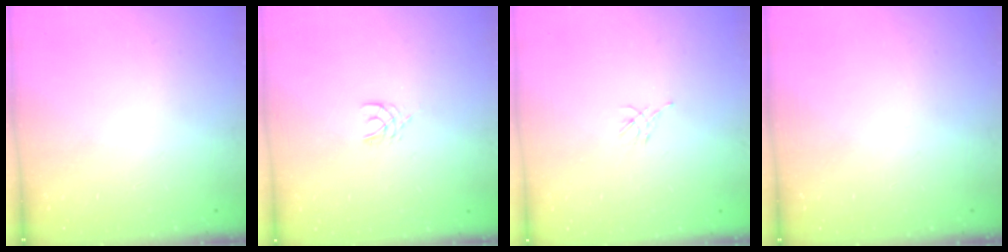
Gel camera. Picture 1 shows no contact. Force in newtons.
{"total": 2.5, "press": 2.5, "slide": 0.3}
{"total": 2.0, "press": 1.9, "slide": 0.7}
{"total": 0.0}